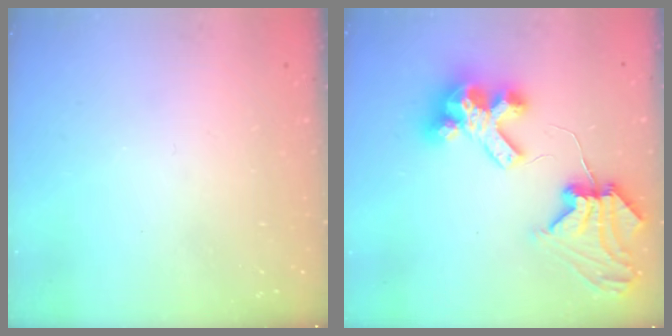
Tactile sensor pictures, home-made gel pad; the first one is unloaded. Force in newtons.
{"total": 10.2, "press": 10.1, "slide": 1.5}